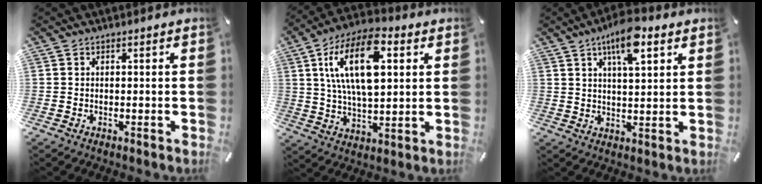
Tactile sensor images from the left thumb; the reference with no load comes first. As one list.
[{"total": 17.7, "force": [6.1, 8.6, 14.2], "torque": [-0.283, -0.003, 0.098]}, {"total": 9.8, "force": [5.8, 3.3, 7.3], "torque": [-0.120, -0.013, 0.097]}]